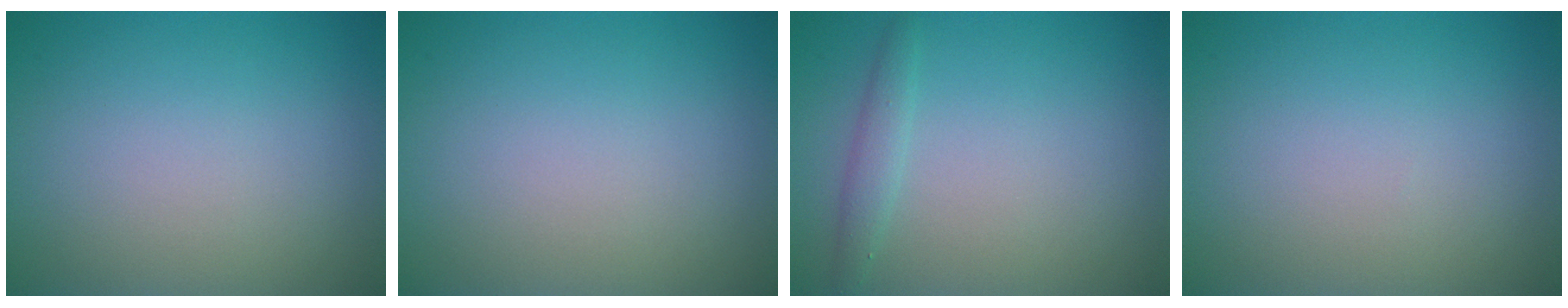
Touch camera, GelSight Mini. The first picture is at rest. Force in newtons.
{"total": 0.0}
{"total": 1.4, "press": 1.4, "slide": 0.0}
{"total": 0.0}